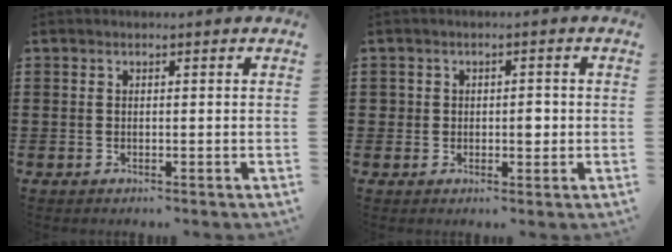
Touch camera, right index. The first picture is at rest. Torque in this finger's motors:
{"motor_torque": [0.17, 0.20, 0.10, 0.04]}